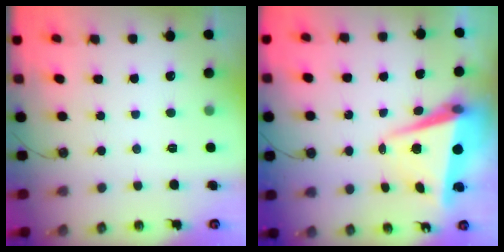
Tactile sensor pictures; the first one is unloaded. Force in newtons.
{"total": 7.0, "press": 6.8, "slide": 1.9}